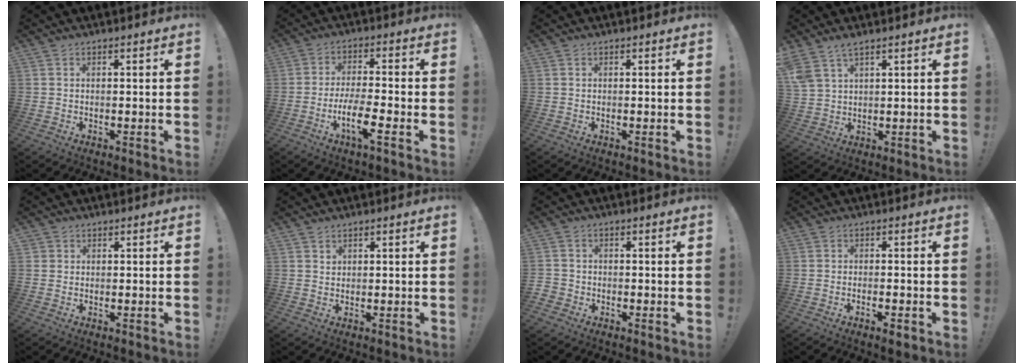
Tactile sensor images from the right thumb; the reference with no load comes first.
{"total": 10.0, "force": [-3.9, 2.3, 8.9], "torque": [-0.167, 0.003, -0.072]}
{"total": 0.0}
{"total": 5.4, "force": [4.2, 1.9, 2.9], "torque": [-0.061, -0.017, 0.084]}
{"total": 1.1, "force": [0.6, 0.9, 0.2], "torque": [-0.002, -0.002, 0.010]}
{"total": 1.2, "force": [0.9, 0.8, 0.0], "torque": [0.017, -0.007, 0.014]}
{"total": 2.2, "force": [-1.3, 1.6, 0.8], "torque": [-0.011, 0.006, -0.023]}
{"total": 2.4, "force": [-1.3, 0.2, 2.1], "torque": [-0.030, -0.001, -0.020]}